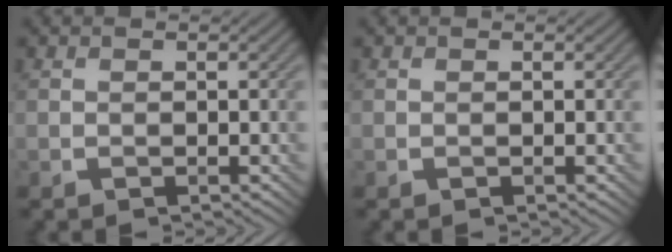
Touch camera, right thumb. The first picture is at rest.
{"total": 0.0}